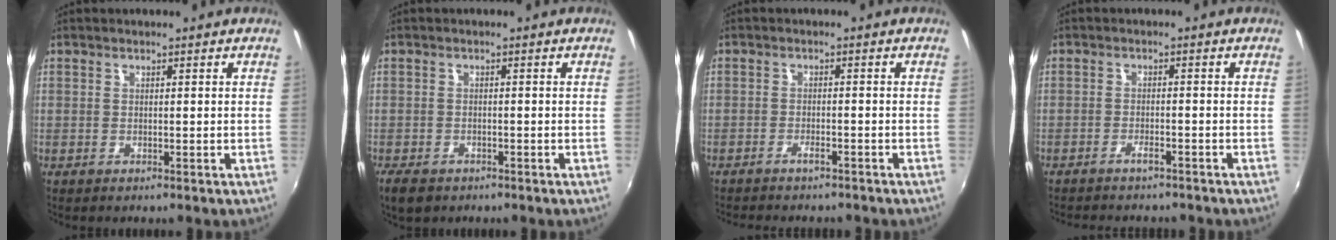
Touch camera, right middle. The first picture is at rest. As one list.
[{"total": 4.5, "force": [-3.2, 2.4, 2.0], "torque": [-0.057, -0.014, -0.054]}, {"total": 3.7, "force": [-3.3, 0.8, 1.5], "torque": [-0.040, -0.004, -0.052]}, {"total": 4.5, "force": [-4.1, 1.0, 1.7], "torque": [-0.045, -0.005, -0.061]}]